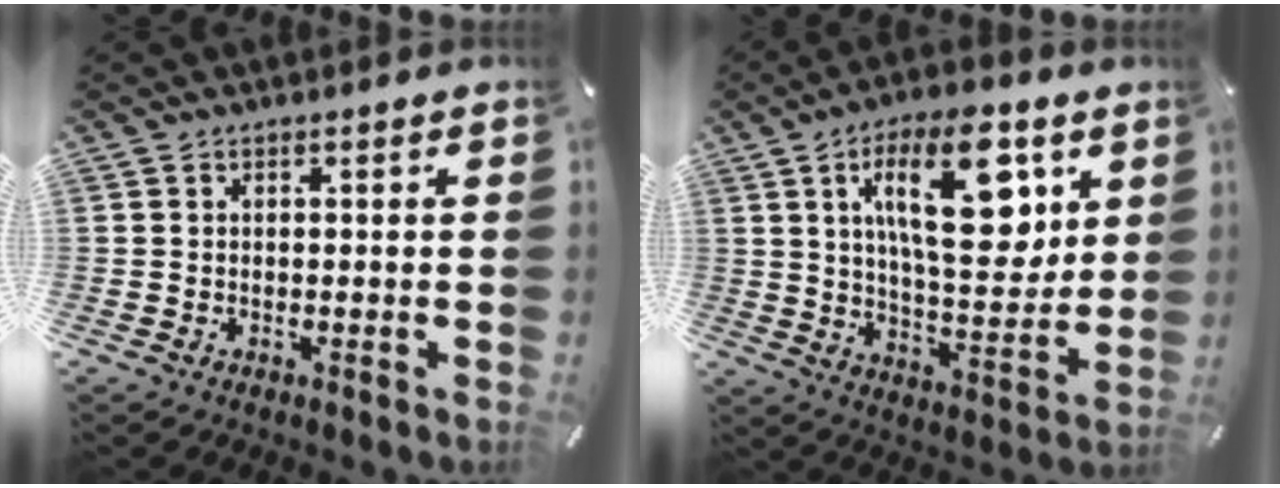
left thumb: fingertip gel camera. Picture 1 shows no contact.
{"total": 20.4, "force": [7.9, 9.0, 16.5], "torque": [-0.248, -0.023, 0.120]}